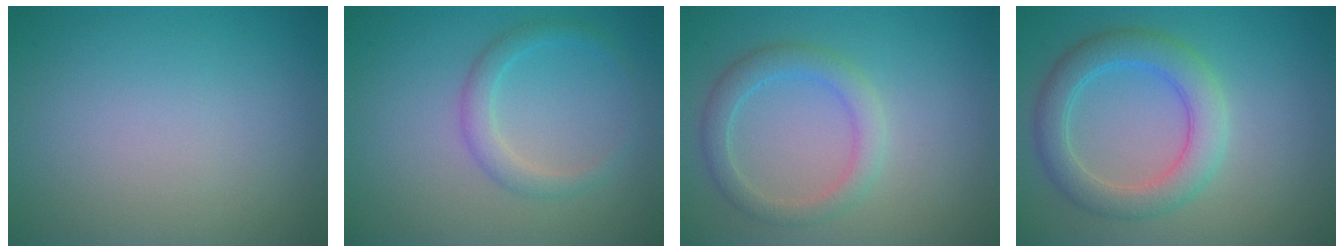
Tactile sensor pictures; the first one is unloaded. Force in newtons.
{"total": 2.1, "press": 2.1, "slide": 0.1}
{"total": 2.8, "press": 2.8, "slide": 0.1}
{"total": 4.4, "press": 4.4, "slide": 0.2}